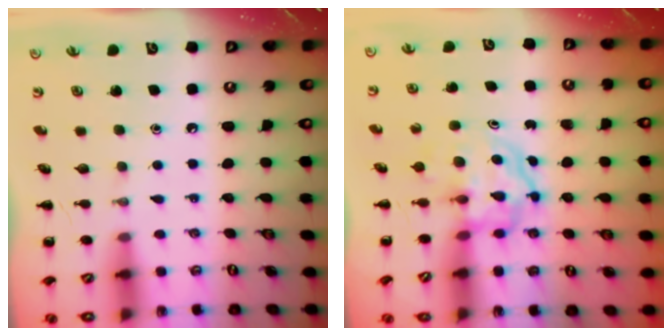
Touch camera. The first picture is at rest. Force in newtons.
{"total": 3.9, "press": 3.9, "slide": 0.5}